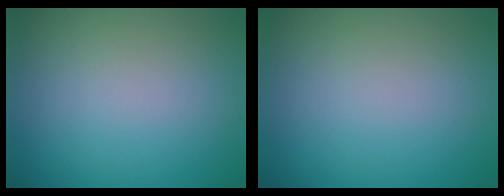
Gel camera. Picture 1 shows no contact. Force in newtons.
{"total": 0.0}